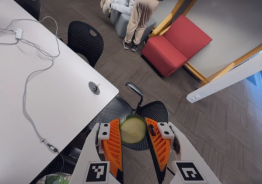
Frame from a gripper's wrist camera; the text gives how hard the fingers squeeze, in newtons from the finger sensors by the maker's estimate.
{"total": 9.3, "left": 10.0, "right": 8.6}